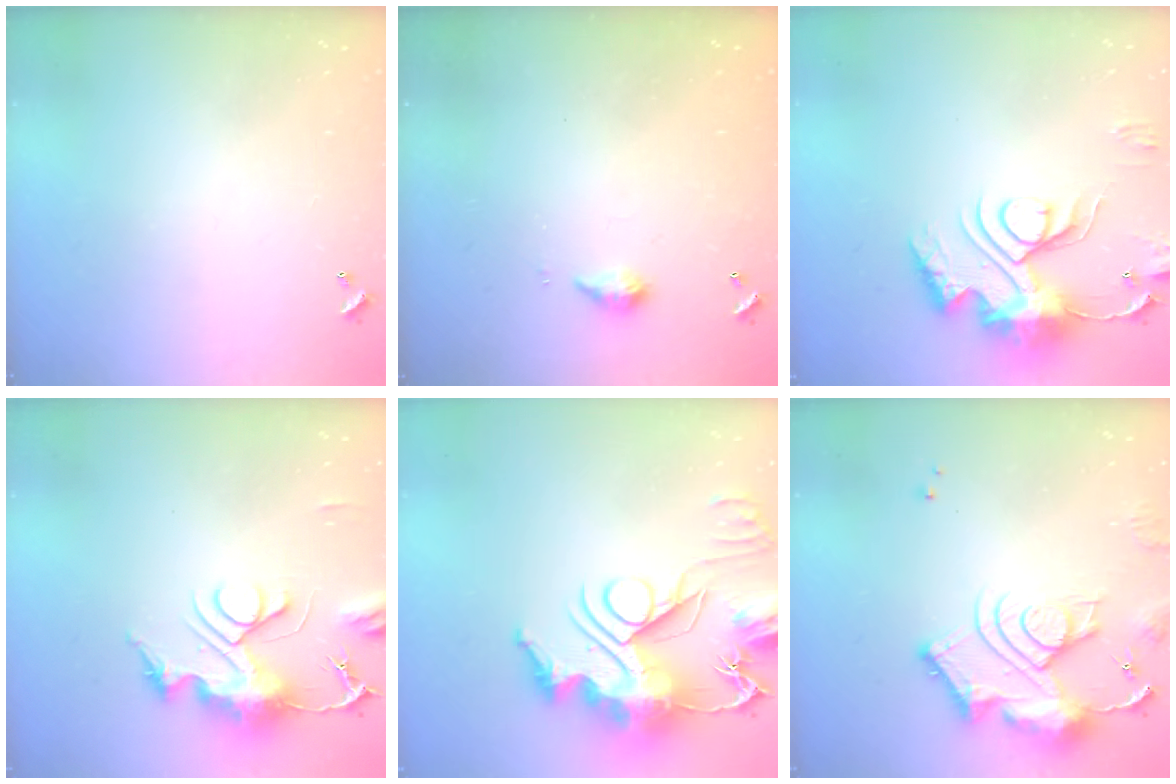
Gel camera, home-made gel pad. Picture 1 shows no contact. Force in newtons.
{"total": 4.4, "press": 4.3, "slide": 0.8}
{"total": 15.8, "press": 15.7, "slide": 1.4}
{"total": 11.9, "press": 11.9, "slide": 1.3}
{"total": 24.6, "press": 24.5, "slide": 2.2}
{"total": 14.0, "press": 13.9, "slide": 1.0}